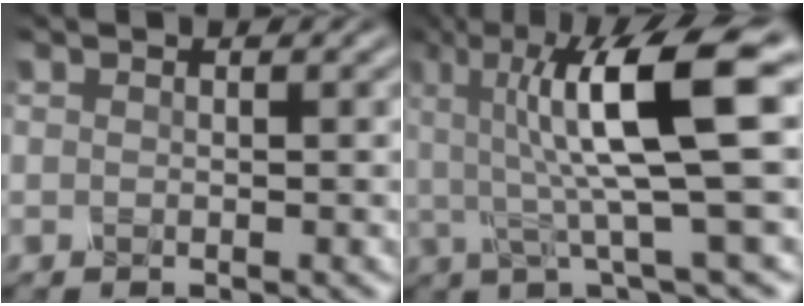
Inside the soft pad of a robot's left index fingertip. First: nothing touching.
{"total": 10.4, "force": [2.3, 2.1, 9.9], "torque": [-0.155, 0.004, 0.039]}